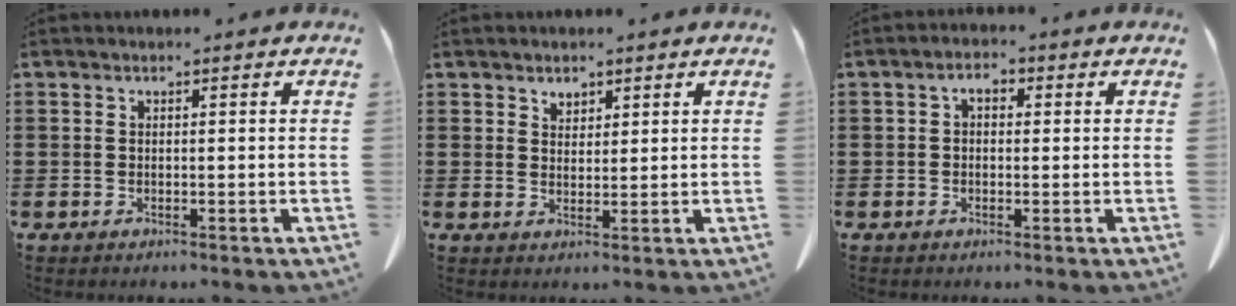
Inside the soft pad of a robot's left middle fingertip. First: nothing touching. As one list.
[{"total": 1.9, "force": [1.6, 1.0, 0.2], "torque": [0.000, 0.000, 0.029]}, {"total": 2.1, "force": [-0.2, 1.2, 1.7], "torque": [-0.036, 0.008, -0.006]}]